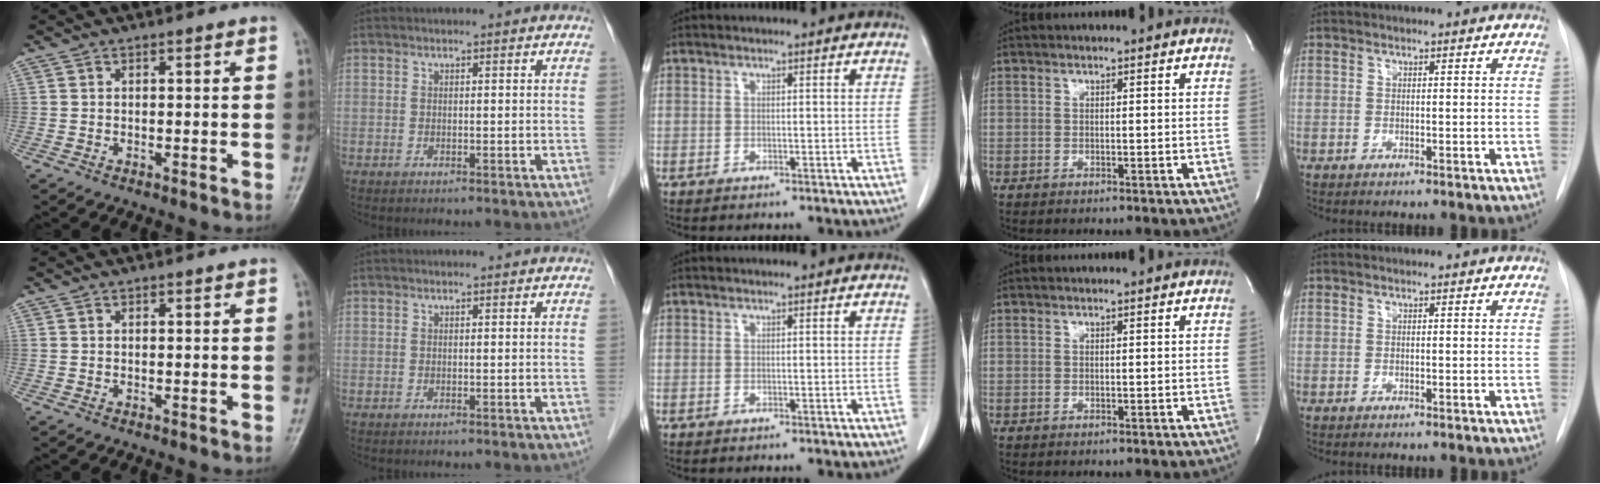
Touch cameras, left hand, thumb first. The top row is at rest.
{}